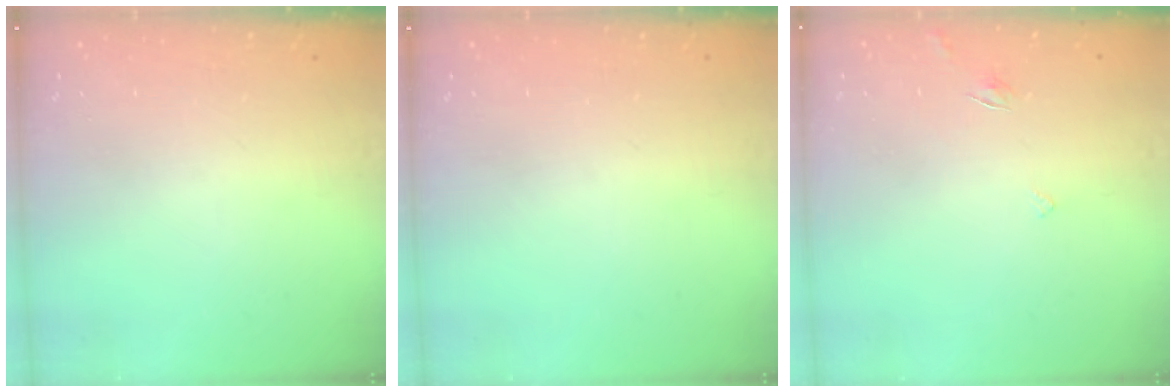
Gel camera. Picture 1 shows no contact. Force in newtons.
{"total": 0.0}
{"total": 2.8, "press": 2.8, "slide": 0.3}